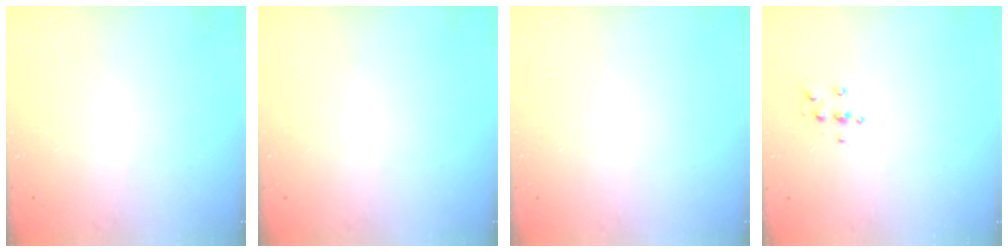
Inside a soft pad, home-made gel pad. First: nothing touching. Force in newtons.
{"total": 0.0}
{"total": 0.0}
{"total": 4.3, "press": 4.3, "slide": 0.6}